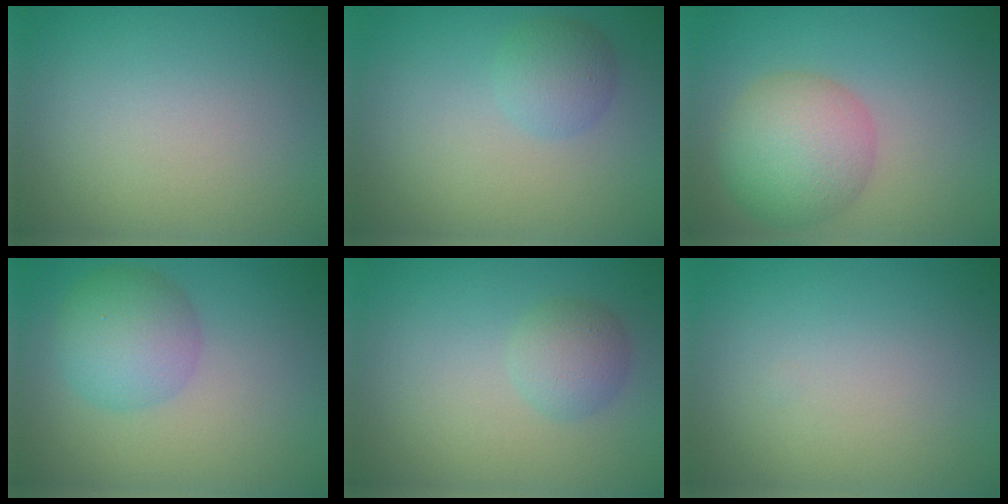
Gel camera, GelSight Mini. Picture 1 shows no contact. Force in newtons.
{"total": 2.5, "press": 2.5, "slide": 0.2}
{"total": 5.9, "press": 5.9, "slide": 0.3}
{"total": 4.5, "press": 4.5, "slide": 0.1}
{"total": 2.5, "press": 2.5, "slide": 0.1}
{"total": 0.0}